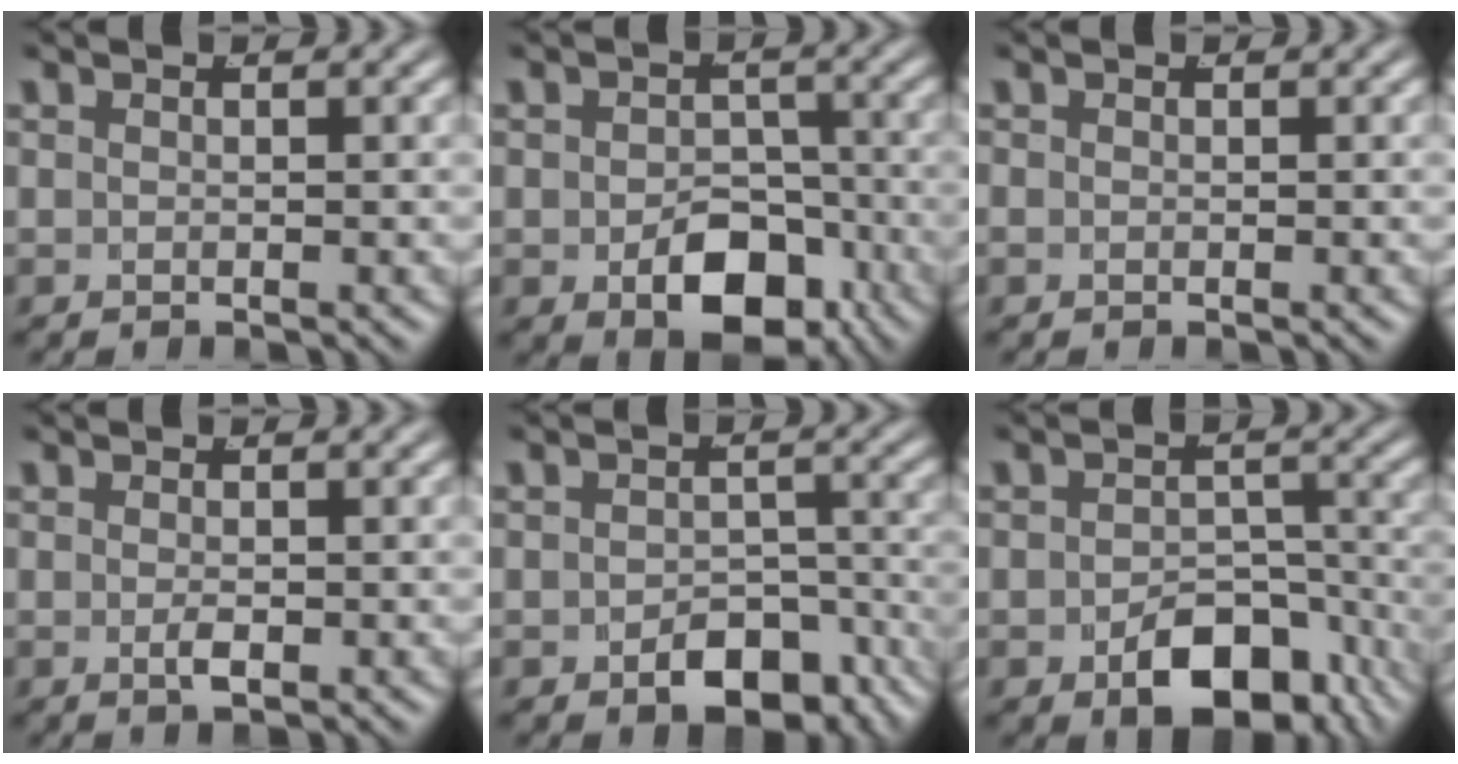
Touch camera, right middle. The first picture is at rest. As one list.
[{"total": 5.8, "force": [-2.9, 3.2, 3.8], "torque": [-0.030, -0.024, -0.036]}, {"total": 0.7, "force": [-0.3, 0.6, 0.2], "torque": [-0.009, -0.005, -0.004]}, {"total": 1.1, "force": [-0.4, 0.3, 1.0], "torque": [-0.013, -0.005, -0.004]}, {"total": 6.8, "force": [-5.4, 3.1, 2.8], "torque": [-0.019, -0.018, -0.072]}, {"total": 7.7, "force": [-5.3, 3.8, 4.1], "torque": [-0.043, -0.019, -0.070]}]